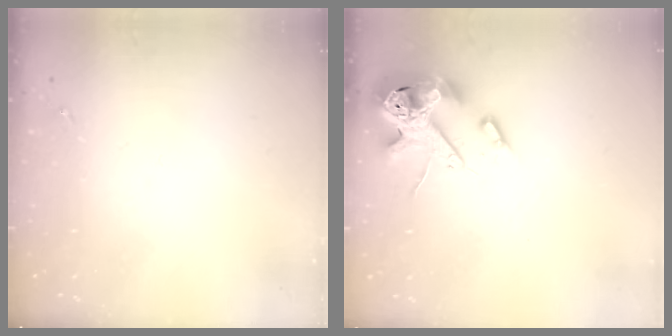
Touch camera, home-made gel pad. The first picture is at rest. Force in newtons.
{"total": 14.2, "press": 14.0, "slide": 2.3}